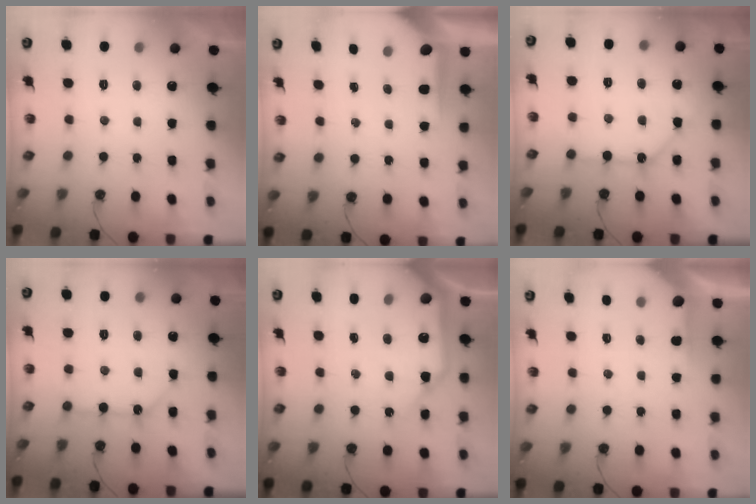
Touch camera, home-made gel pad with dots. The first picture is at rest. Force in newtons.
{"total": 5.5, "press": 5.5, "slide": 0.5}
{"total": 10.0, "press": 9.9, "slide": 1.0}
{"total": 10.6, "press": 10.6, "slide": 0.6}
{"total": 13.4, "press": 13.3, "slide": 1.5}
{"total": 2.4, "press": 2.4, "slide": 0.3}